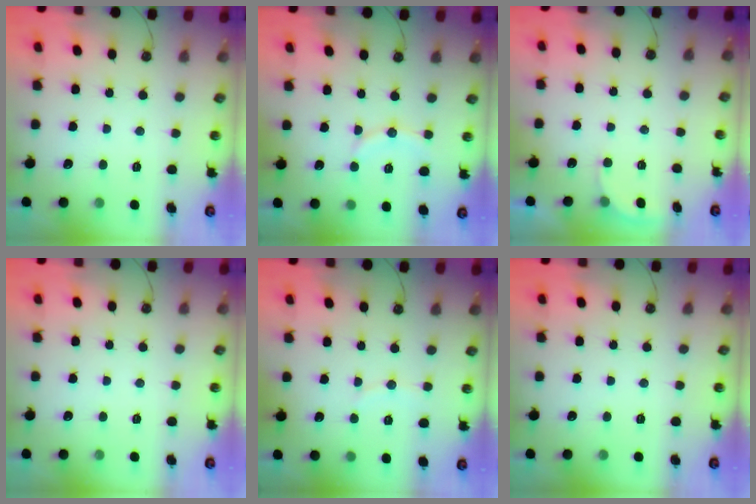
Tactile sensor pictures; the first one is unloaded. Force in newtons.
{"total": 8.1, "press": 7.9, "slide": 2.0}
{"total": 2.3, "press": 2.3, "slide": 0.5}
{"total": 0.0}
{"total": 3.4, "press": 3.3, "slide": 0.4}
{"total": 0.0}